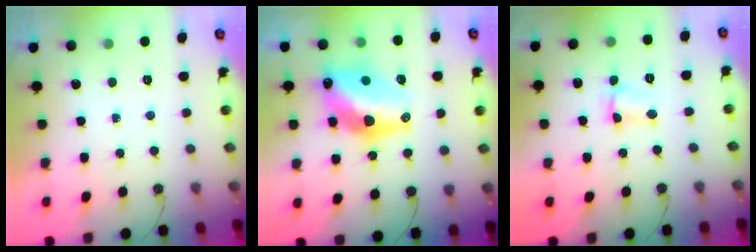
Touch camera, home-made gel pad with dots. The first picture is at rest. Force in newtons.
{"total": 14.6, "press": 14.6, "slide": 0.9}
{"total": 2.6, "press": 2.3, "slide": 1.1}